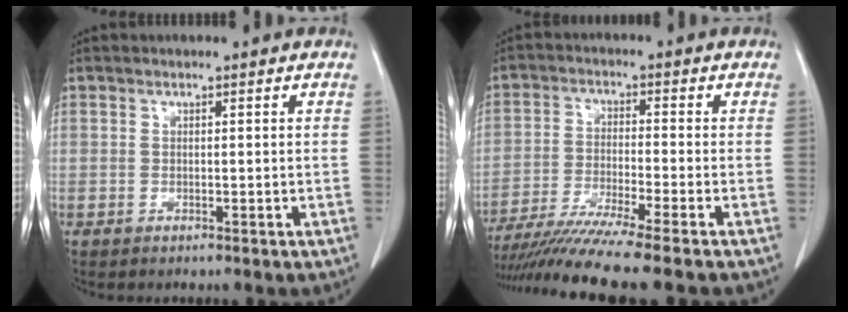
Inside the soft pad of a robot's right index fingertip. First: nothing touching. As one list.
[{"total": 10.9, "force": [-9.1, -2.0, 5.6], "torque": [-0.087, -0.033, -0.153]}]